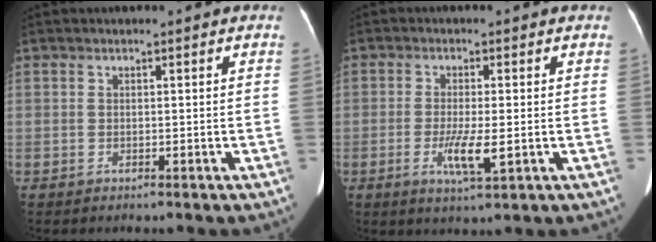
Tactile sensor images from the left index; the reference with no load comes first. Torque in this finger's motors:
{"motor_torque": [-0.02, -0.02, 0.11, 0.03]}